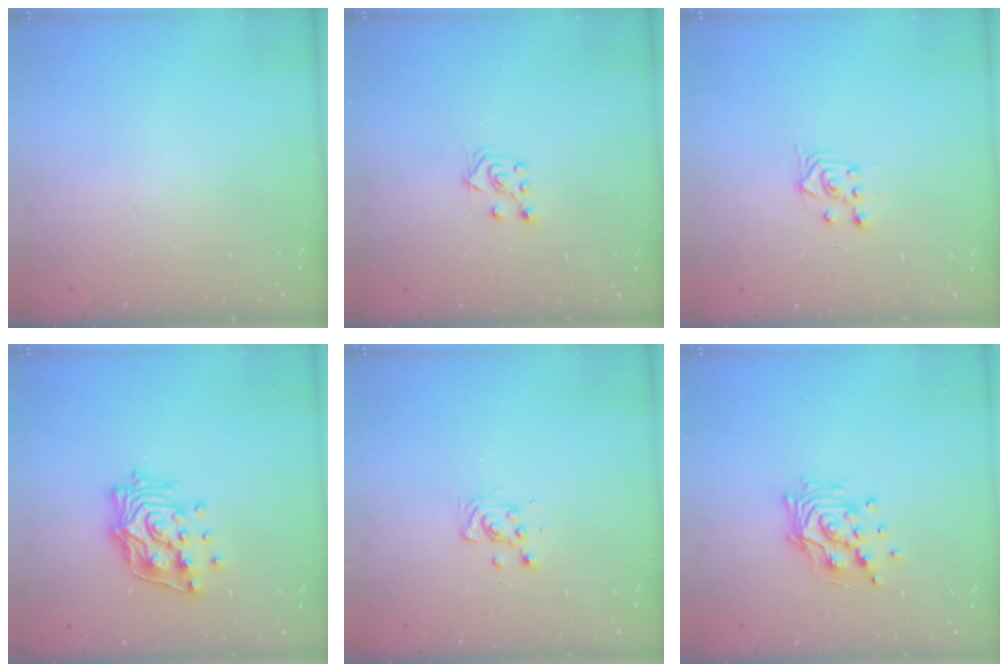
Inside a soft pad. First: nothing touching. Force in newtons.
{"total": 5.7, "press": 5.7, "slide": 0.8}
{"total": 3.0, "press": 2.6, "slide": 1.3}
{"total": 15.1, "press": 15.0, "slide": 1.8}
{"total": 5.4, "press": 5.3, "slide": 1.2}
{"total": 11.7, "press": 11.7, "slide": 0.9}